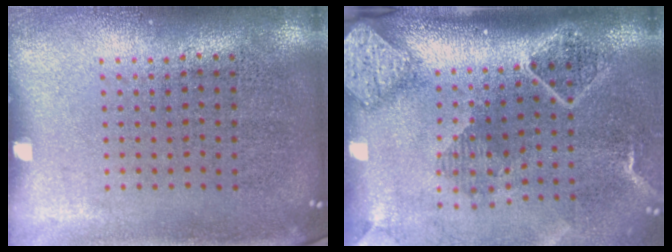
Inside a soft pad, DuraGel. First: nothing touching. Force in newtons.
{"total": 2.7, "press": 2.0, "slide": 1.9}